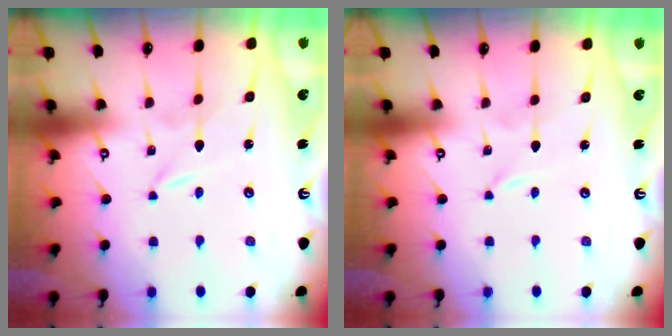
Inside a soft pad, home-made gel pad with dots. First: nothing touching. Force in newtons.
{"total": 0.0}